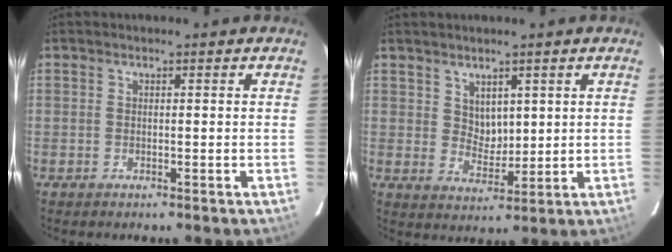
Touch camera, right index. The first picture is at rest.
{"total": 4.2, "force": [2.2, 3.1, 1.8], "torque": [-0.022, 0.000, 0.048]}